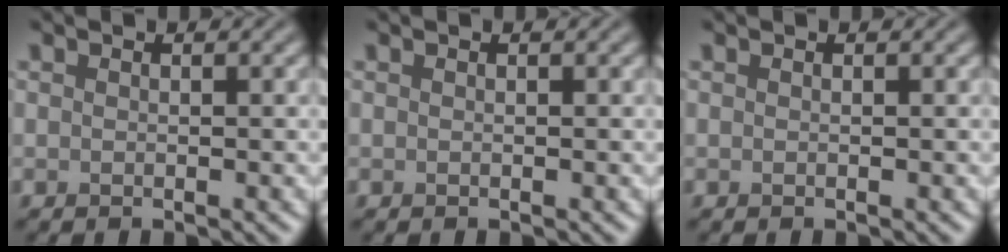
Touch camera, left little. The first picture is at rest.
{"total": 0.0}
{"total": 0.0}